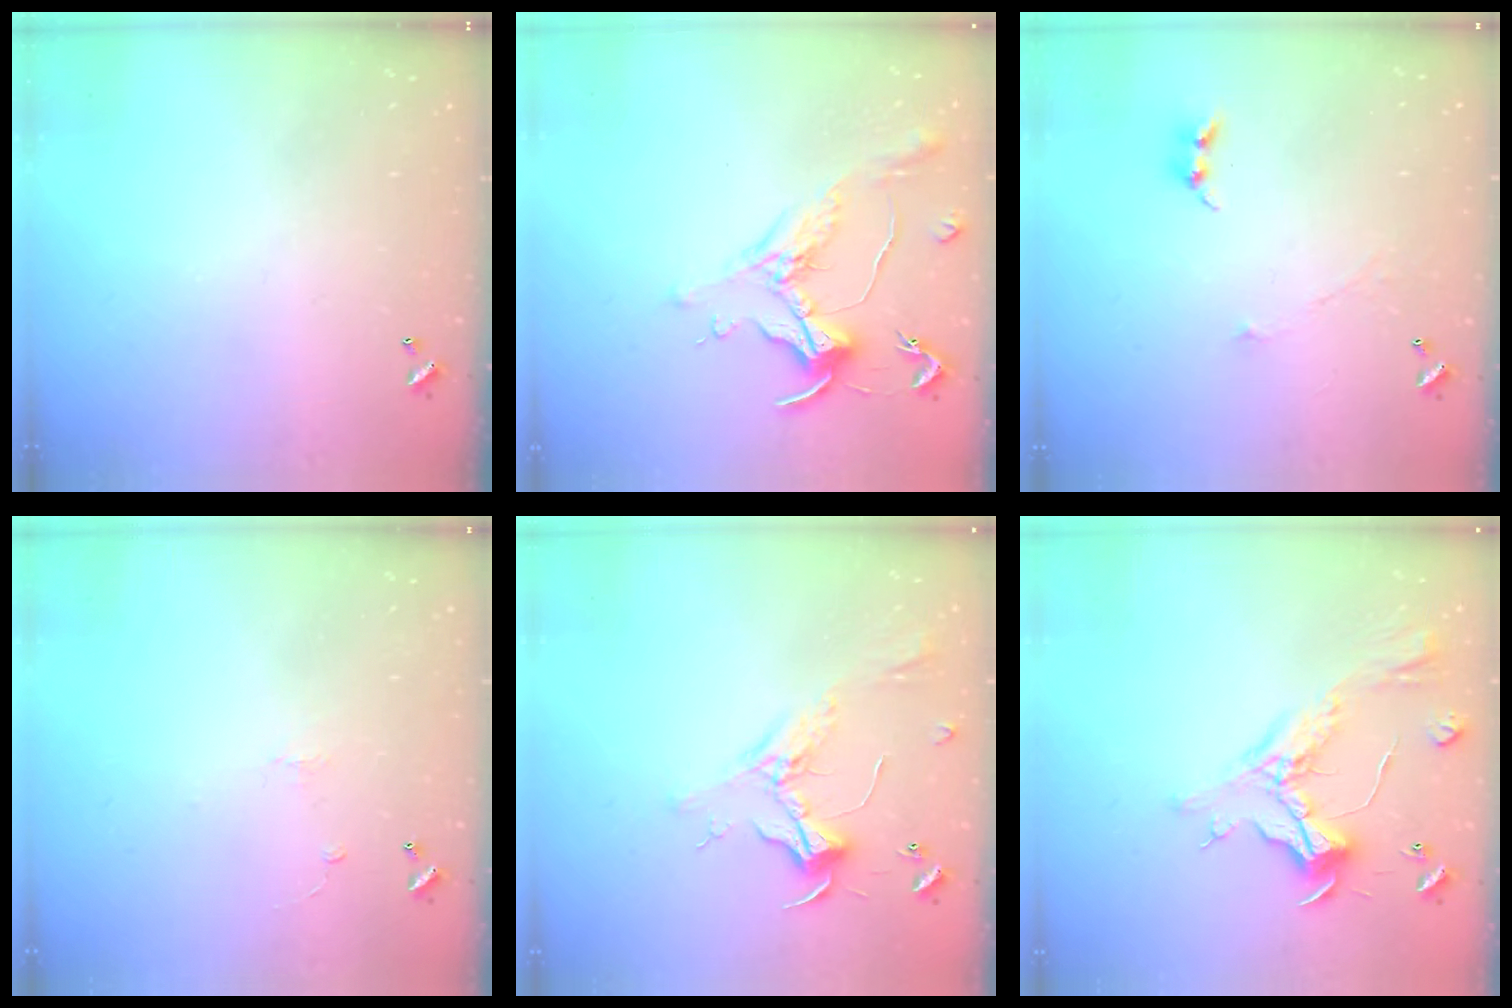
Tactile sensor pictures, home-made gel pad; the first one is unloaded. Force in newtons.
{"total": 1.5, "press": 1.4, "slide": 0.6}
{"total": 1.1, "press": 1.1, "slide": 0.4}
{"total": 0.7, "press": 0.2, "slide": 0.7}
{"total": 2.3, "press": 2.2, "slide": 0.9}
{"total": 1.1, "press": 0.5, "slide": 1.0}